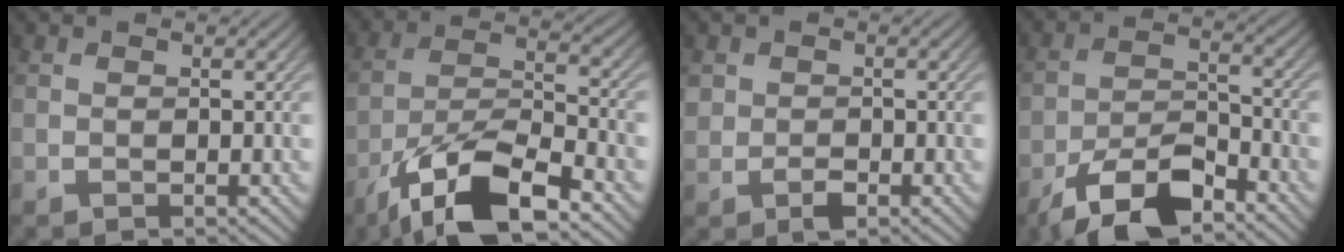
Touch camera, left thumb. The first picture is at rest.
{"total": 13.9, "force": [-8.8, 4.3, 9.9], "torque": [-0.189, -0.007, -0.170]}
{"total": 2.4, "force": [-0.9, 1.9, 1.2], "torque": [-0.024, -0.008, -0.020]}
{"total": 9.4, "force": [-6.7, 3.3, 5.7], "torque": [-0.100, 0.000, -0.132]}